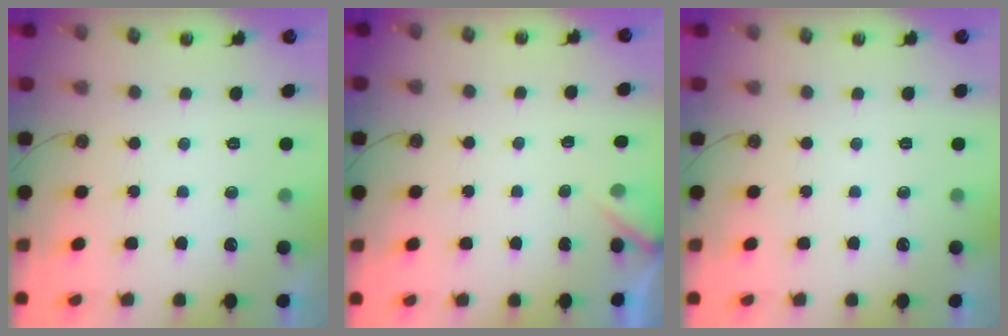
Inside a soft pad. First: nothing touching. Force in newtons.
{"total": 2.9, "press": 2.9, "slide": 0.3}
{"total": 0.0}